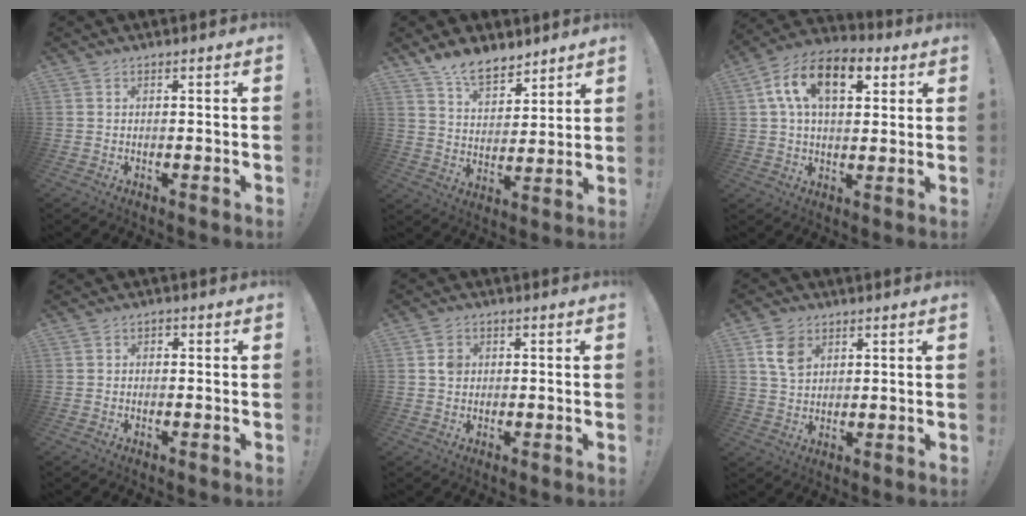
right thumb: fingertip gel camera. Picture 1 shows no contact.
{"total": 10.3, "force": [8.2, 5.0, 3.8], "torque": [-0.067, -0.057, 0.158]}
{"total": 15.7, "force": [5.7, 9.0, 11.6], "torque": [-0.196, -0.003, 0.099]}
{"total": 1.2, "force": [-0.6, 0.9, 0.5], "torque": [-0.010, 0.007, -0.011]}
{"total": 2.9, "force": [0.4, 2.6, 1.3], "torque": [-0.010, 0.000, 0.004]}
{"total": 7.9, "force": [3.5, 5.7, 4.3], "torque": [-0.061, -0.005, 0.068]}